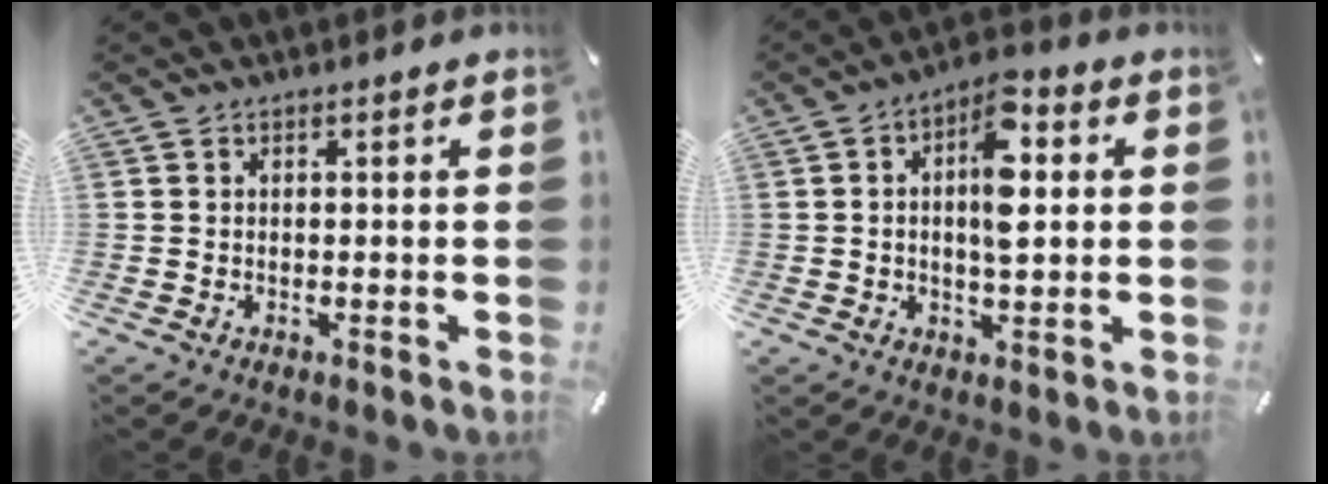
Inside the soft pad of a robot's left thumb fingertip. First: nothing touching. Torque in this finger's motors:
{"motor_torque": [0.29, 0.26, 0.74, 0.28, 0.13]}